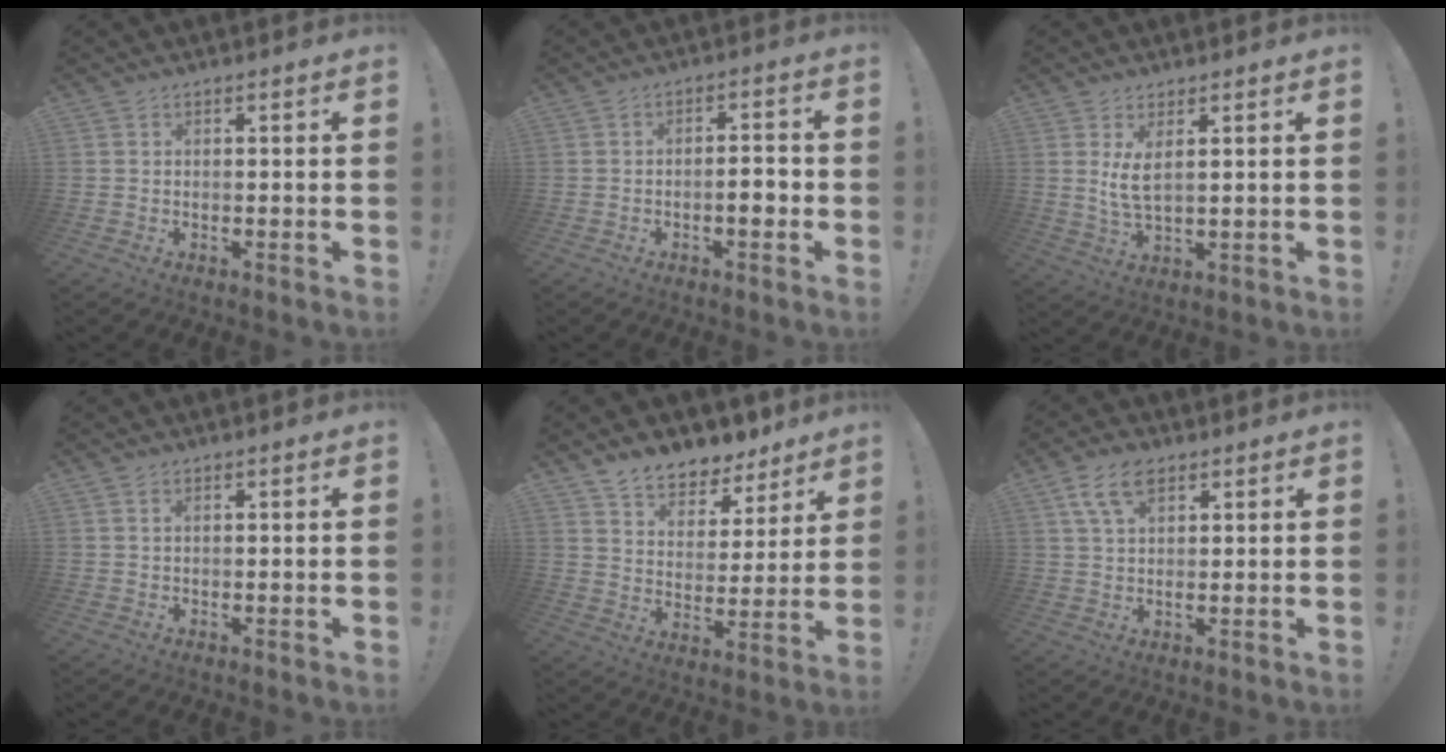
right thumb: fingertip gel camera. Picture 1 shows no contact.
{"total": 4.4, "force": [-1.5, 1.1, 4.0], "torque": [-0.058, 0.006, -0.028]}
{"total": 5.8, "force": [2.4, 1.8, 4.9], "torque": [-0.087, -0.019, 0.038]}
{"total": 0.9, "force": [0.5, 0.4, 0.7], "torque": [-0.011, -0.001, 0.008]}
{"total": 8.7, "force": [7.7, 3.9, 1.4], "torque": [-0.033, -0.069, 0.146]}
{"total": 8.4, "force": [4.3, 4.6, 5.5], "torque": [-0.098, -0.002, 0.083]}